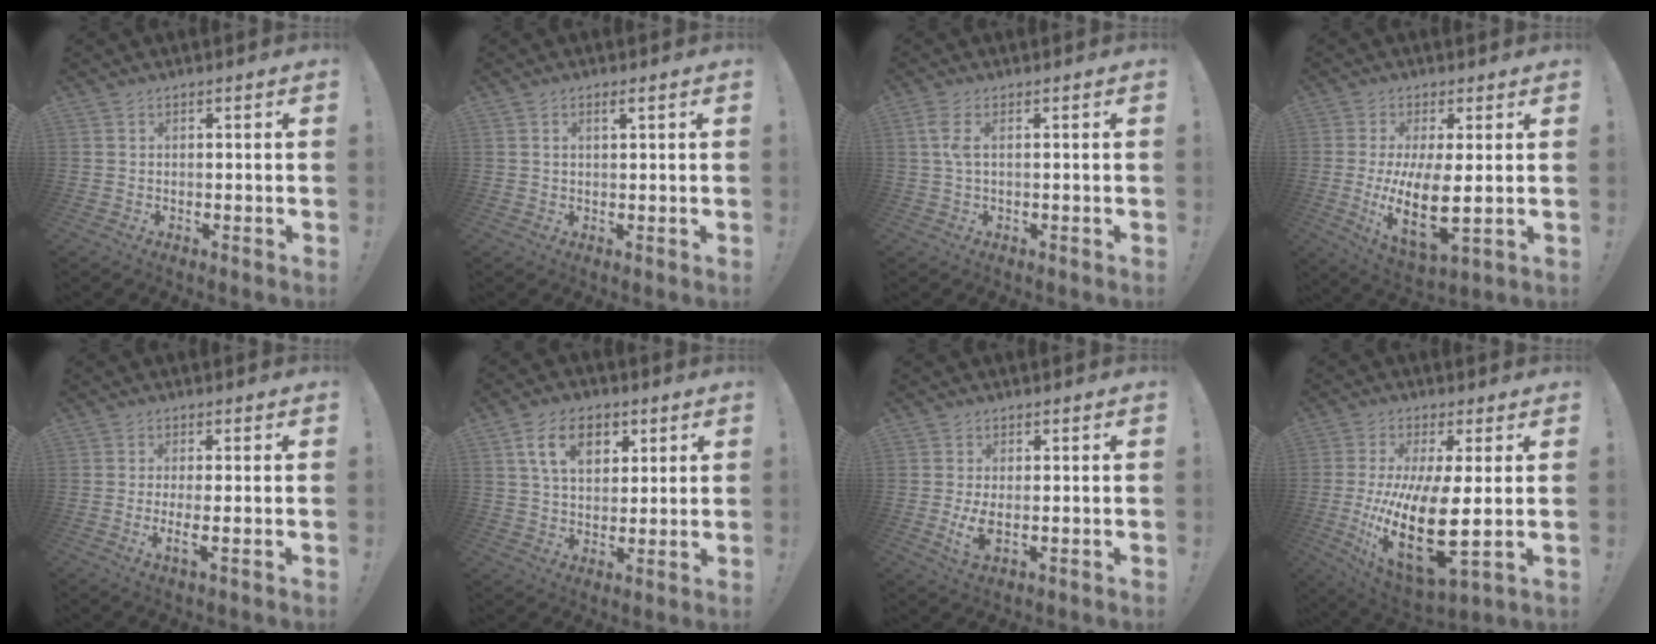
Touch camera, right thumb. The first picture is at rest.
{"total": 1.8, "force": [0.8, 0.4, 1.6], "torque": [-0.030, 0.002, 0.012]}
{"total": 3.7, "force": [0.6, 1.0, 3.5], "torque": [-0.076, -0.003, 0.010]}
{"total": 13.4, "force": [0.0, 4.9, 12.5], "torque": [-0.240, -0.022, 0.007]}
{"total": 3.9, "force": [-0.5, 0.0, 3.9], "torque": [-0.068, -0.015, -0.009]}
{"total": 12.1, "force": [5.3, 7.7, 7.6], "torque": [-0.123, 0.002, 0.098]}
{"total": 5.0, "force": [-0.5, 2.1, 4.5], "torque": [-0.077, -0.008, -0.006]}
{"total": 20.7, "force": [-1.4, 7.2, 19.4], "torque": [-0.380, -0.023, -0.013]}